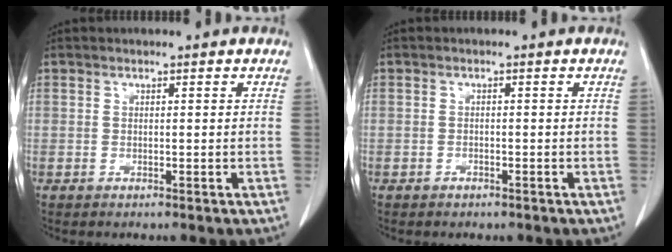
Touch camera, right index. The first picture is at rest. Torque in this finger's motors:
{"motor_torque": [-0.02, 0.04, -0.09, 0.00]}